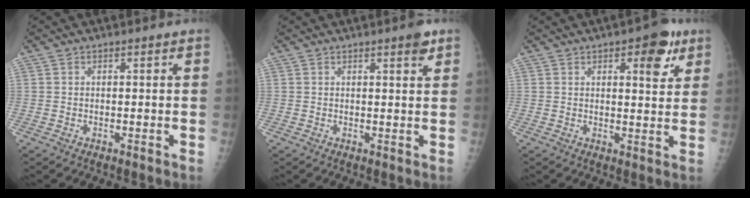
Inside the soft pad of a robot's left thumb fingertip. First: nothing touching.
{"total": 2.5, "force": [1.6, 0.5, 1.8], "torque": [-0.021, -0.008, 0.018]}
{"total": 7.7, "force": [3.8, 3.2, 5.8], "torque": [-0.051, -0.014, 0.043]}